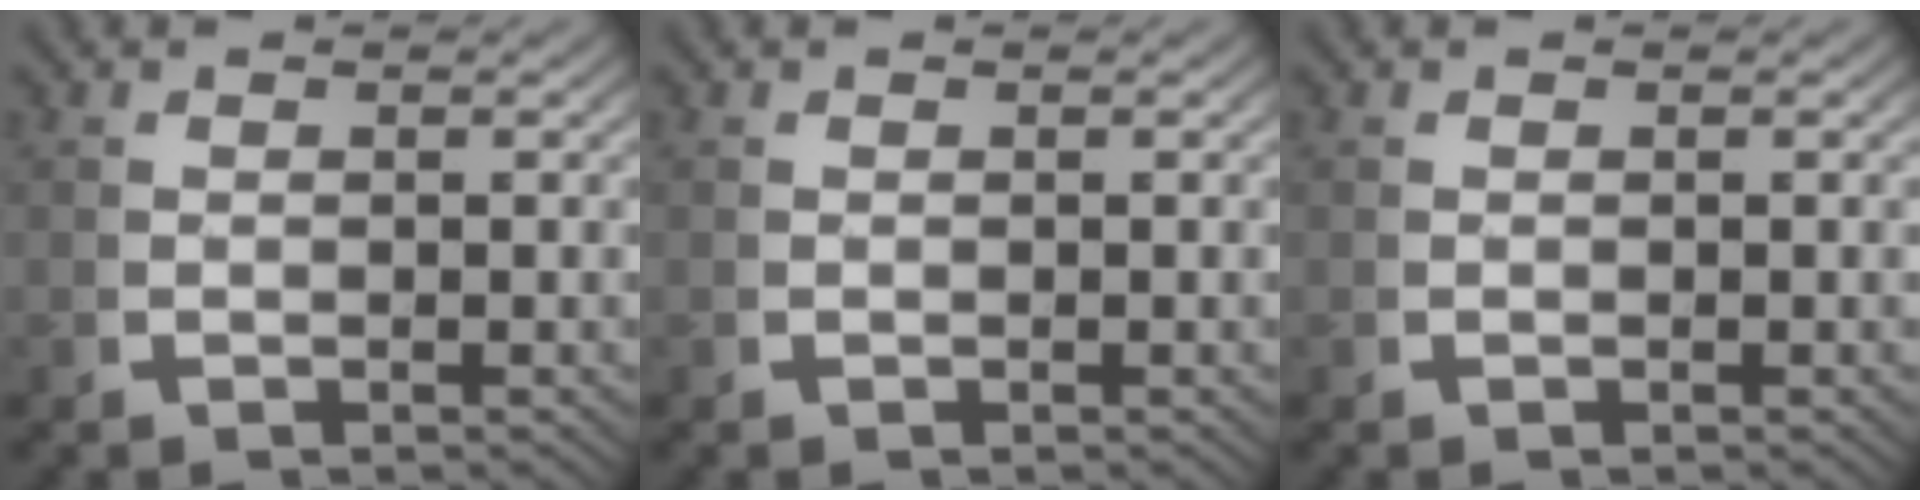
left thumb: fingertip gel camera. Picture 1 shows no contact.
{"total": 0.0}
{"total": 0.0}